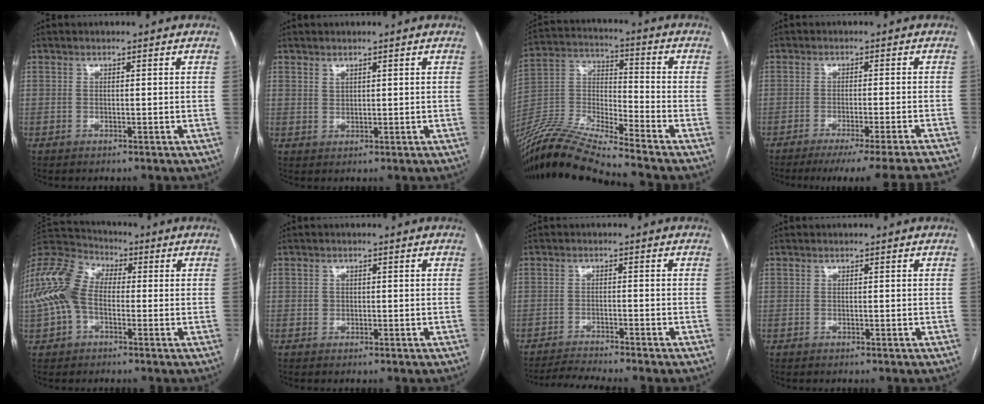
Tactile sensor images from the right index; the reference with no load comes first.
{"total": 1.2, "force": [0.8, 0.7, 0.4], "torque": [-0.002, -0.003, 0.016]}
{"total": 16.2, "force": [-15.1, -1.0, 5.8], "torque": [-0.116, 0.013, -0.289]}
{"total": 17.8, "force": [-16.5, -2.0, 6.5], "torque": [-0.049, -0.036, -0.213]}
{"total": 13.5, "force": [-0.4, 9.1, 10.0], "torque": [-0.248, 0.046, -0.012]}
{"total": 1.1, "force": [-0.1, 1.1, 0.2], "torque": [-0.002, 0.003, 0.000]}
{"total": 5.1, "force": [-4.7, -1.4, 1.4], "torque": [-0.025, -0.018, -0.080]}
{"total": 0.0}